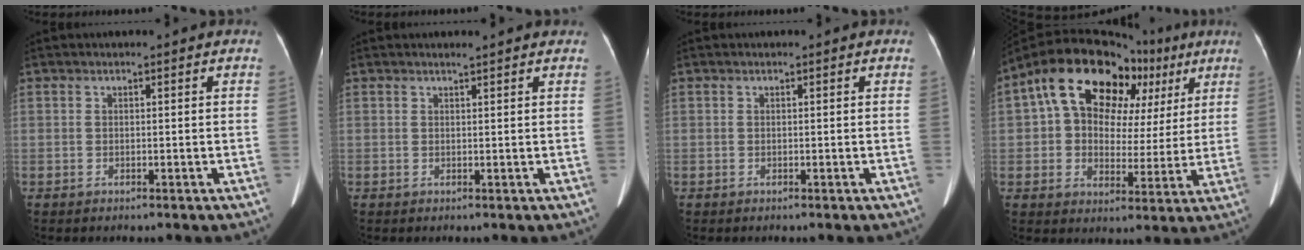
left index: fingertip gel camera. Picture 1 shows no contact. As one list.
[{"total": 2.2, "force": [2.0, 0.0, 1.0], "torque": [-0.016, 0.013, 0.024]}, {"total": 0.0}, {"total": 17.9, "force": [8.7, 11.0, 11.1], "torque": [-0.150, 0.060, 0.134]}]